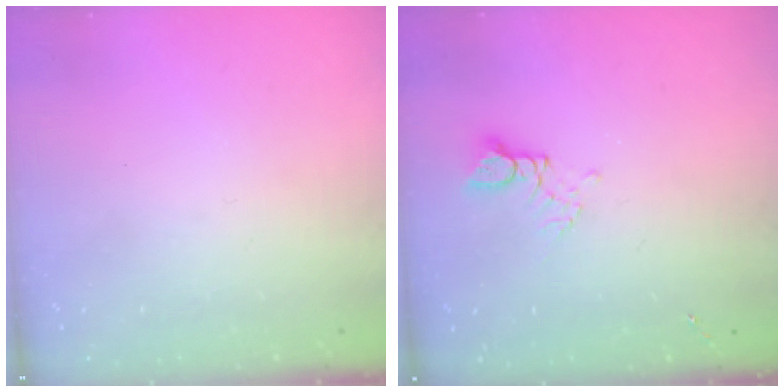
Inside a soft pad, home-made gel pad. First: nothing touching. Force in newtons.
{"total": 3.3, "press": 3.2, "slide": 0.4}